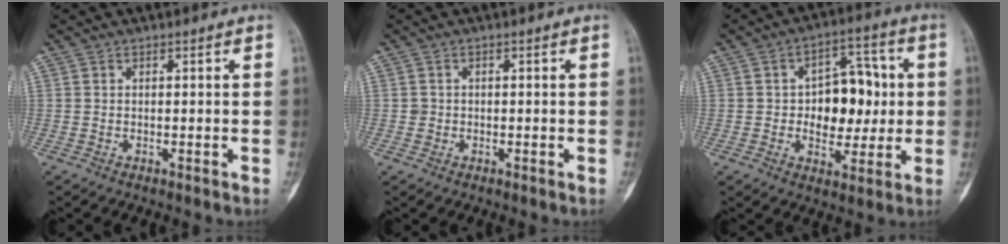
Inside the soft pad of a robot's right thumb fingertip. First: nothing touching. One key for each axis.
{"total": 1.1, "fx": -0.1, "fy": 1.0, "fz": 0.1, "tx": 0.004, "ty": 0.005, "tz": -0.002}
{"total": 12.7, "fx": 0.4, "fy": 8.4, "fz": 9.5, "tx": -0.082, "ty": 0.019, "tz": 0.010}